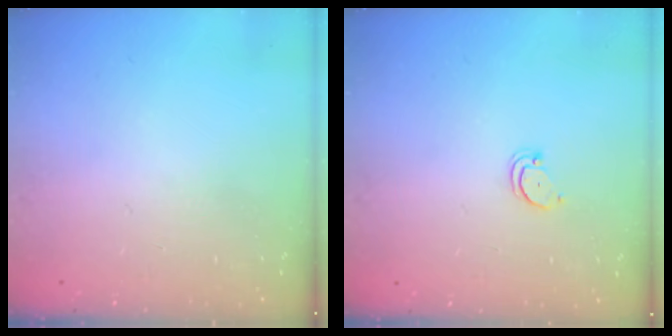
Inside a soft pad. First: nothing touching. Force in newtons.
{"total": 2.5, "press": 2.5, "slide": 0.2}